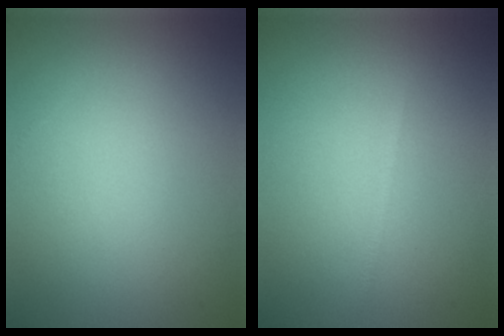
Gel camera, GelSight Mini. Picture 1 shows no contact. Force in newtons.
{"total": 0.5, "press": 0.5, "slide": 0.1}